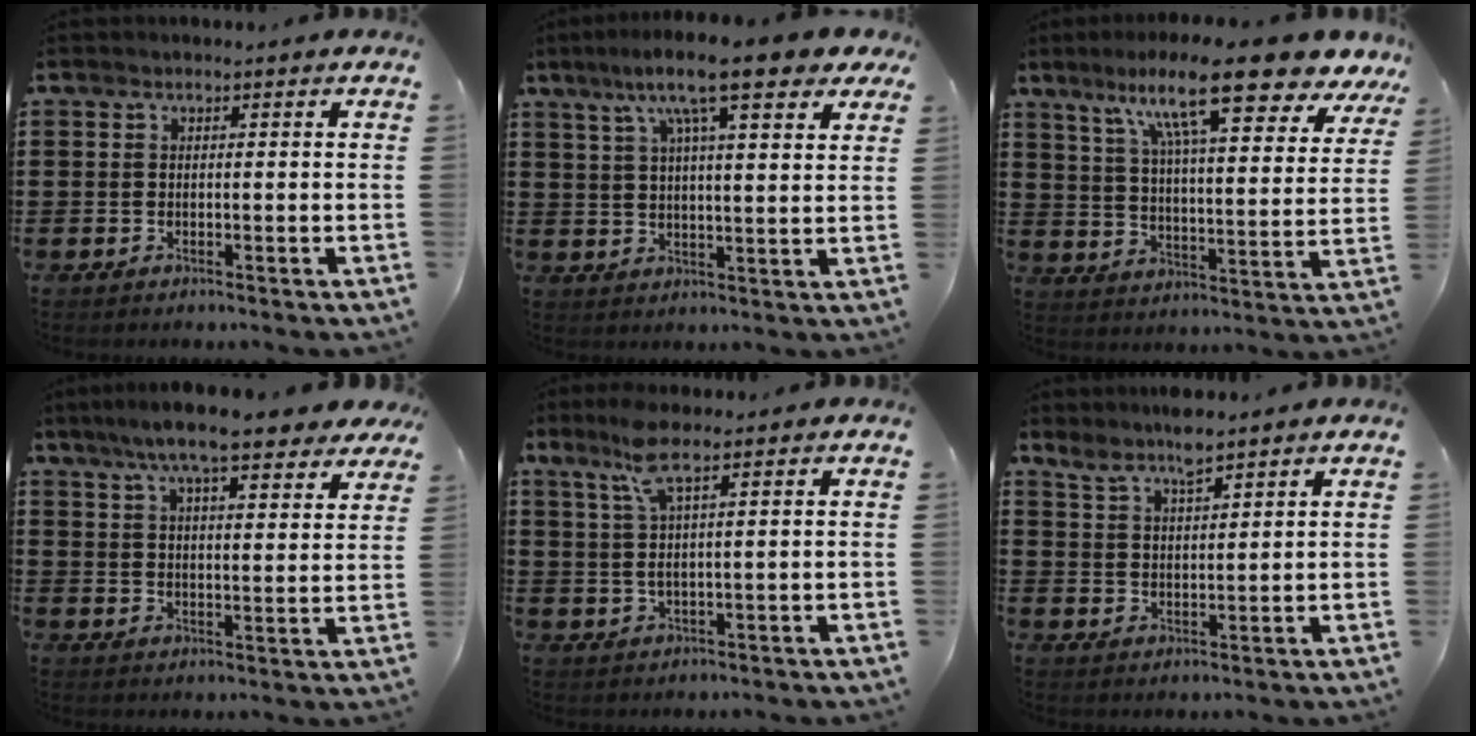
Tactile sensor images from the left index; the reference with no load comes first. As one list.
[{"total": 12.0, "force": [7.9, 1.8, 8.9], "torque": [-0.180, -0.008, 0.130]}, {"total": 15.7, "force": [10.6, 1.8, 11.4], "torque": [-0.212, -0.041, 0.168]}, {"total": 8.9, "force": [7.3, 0.9, 4.9], "torque": [-0.111, -0.022, 0.128]}, {"total": 6.0, "force": [3.4, 0.3, 4.9], "torque": [-0.113, -0.001, 0.058]}, {"total": 4.3, "force": [3.7, 0.4, 2.1], "torque": [-0.052, -0.008, 0.065]}]